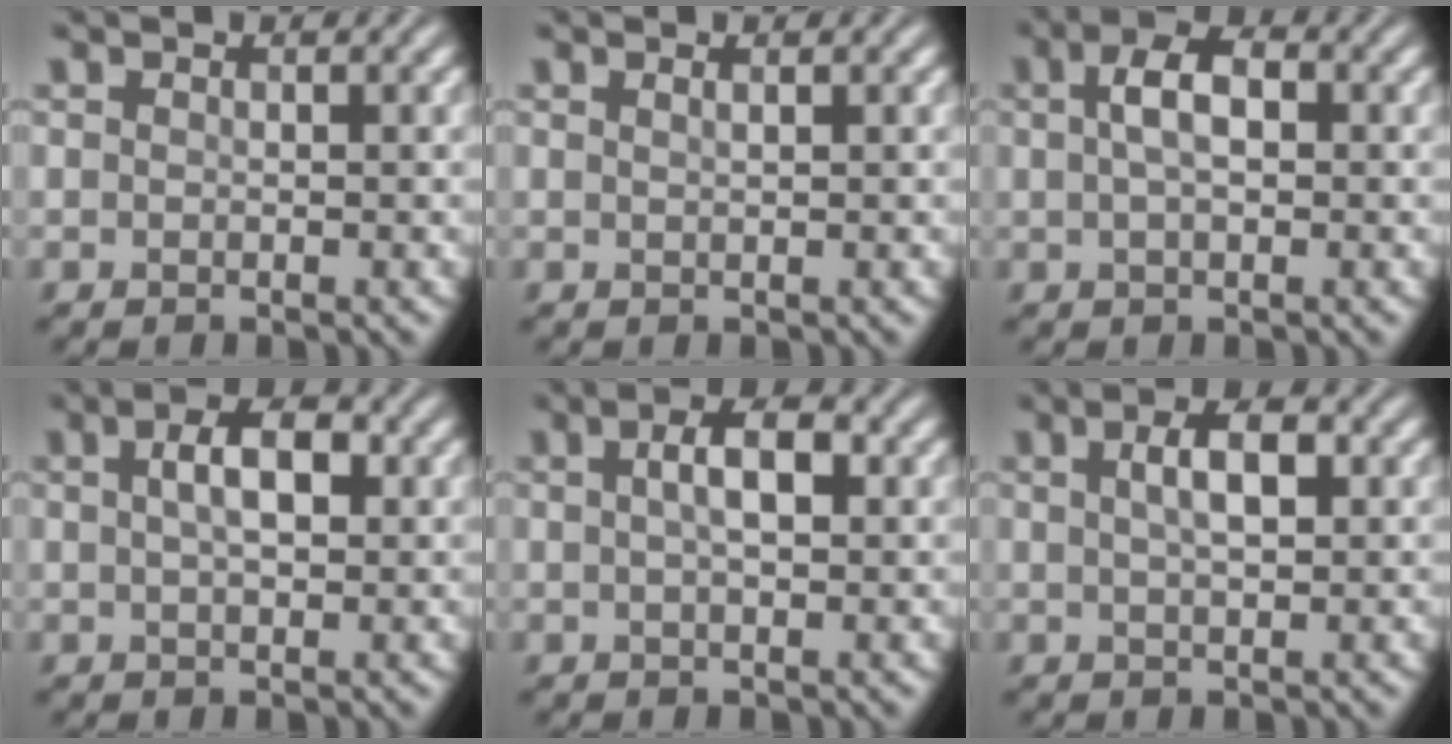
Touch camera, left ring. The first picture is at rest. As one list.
[{"total": 0.7, "force": [0.4, 0.2, 0.5], "torque": [-0.005, 0.000, 0.002]}, {"total": 3.3, "force": [0.6, 1.7, 2.8], "torque": [-0.055, 0.007, 0.005]}, {"total": 3.8, "force": [0.9, 1.8, 3.2], "torque": [-0.057, 0.008, 0.013]}, {"total": 3.4, "force": [0.8, 1.4, 3.0], "torque": [-0.053, 0.008, 0.010]}, {"total": 3.3, "force": [0.9, 1.3, 2.9], "torque": [-0.055, 0.007, 0.015]}]